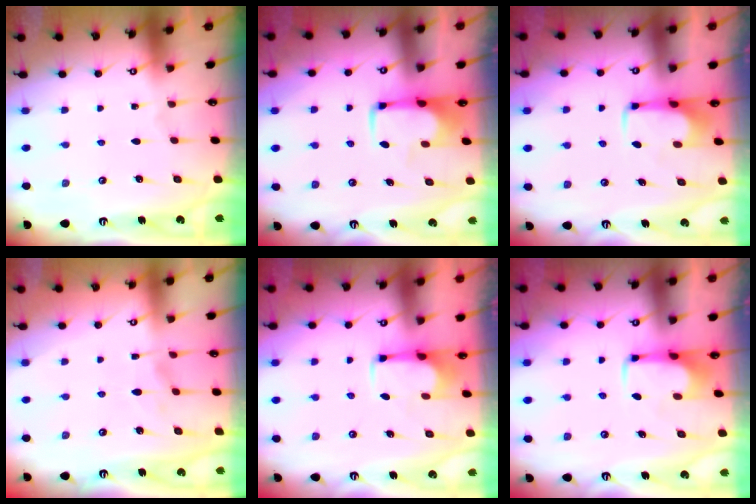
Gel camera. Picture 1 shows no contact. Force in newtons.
{"total": 2.0, "press": 1.9, "slide": 0.4}
{"total": 2.1, "press": 2.1, "slide": 0.4}
{"total": 2.3, "press": 2.1, "slide": 1.1}
{"total": 2.7, "press": 2.6, "slide": 1.0}
{"total": 2.1, "press": 2.1, "slide": 0.4}